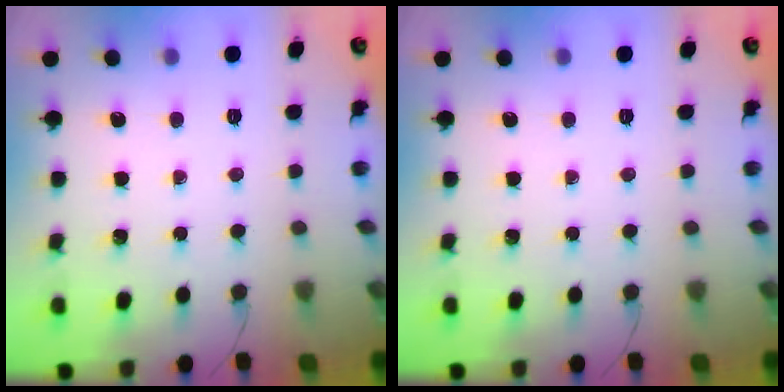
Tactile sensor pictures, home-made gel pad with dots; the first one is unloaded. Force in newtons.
{"total": 0.0}